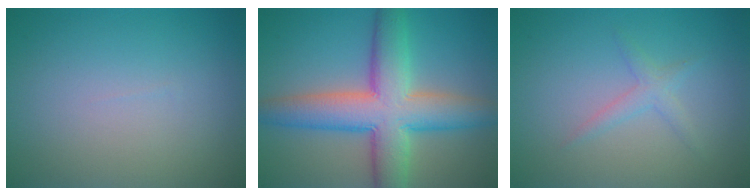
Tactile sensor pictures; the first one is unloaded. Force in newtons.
{"total": 9.3, "press": 9.3, "slide": 0.4}
{"total": 1.4, "press": 1.4, "slide": 0.1}